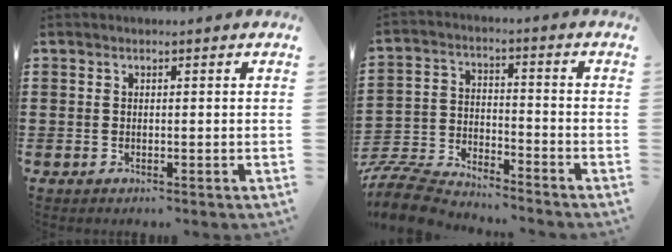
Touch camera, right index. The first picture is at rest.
{"total": 8.0, "force": [-7.8, 1.2, 1.3], "torque": [-0.051, 0.006, -0.163]}